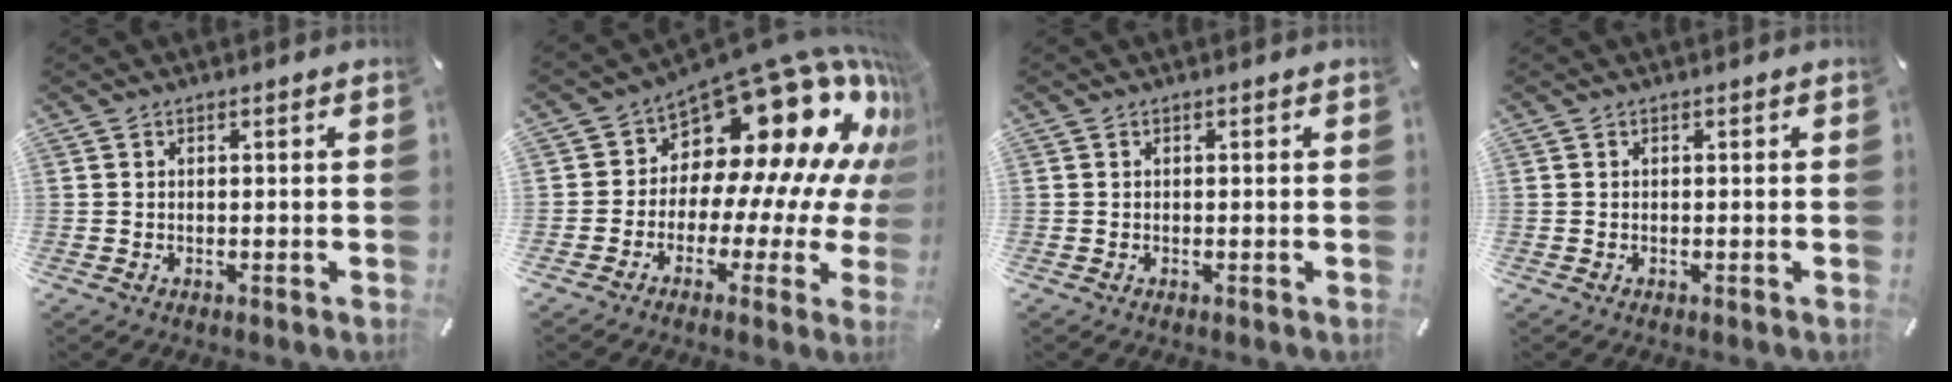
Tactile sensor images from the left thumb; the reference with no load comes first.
{"total": 20.8, "force": [11.6, 11.2, 13.2], "torque": [-0.201, -0.117, 0.203]}
{"total": 0.0}
{"total": 0.0}